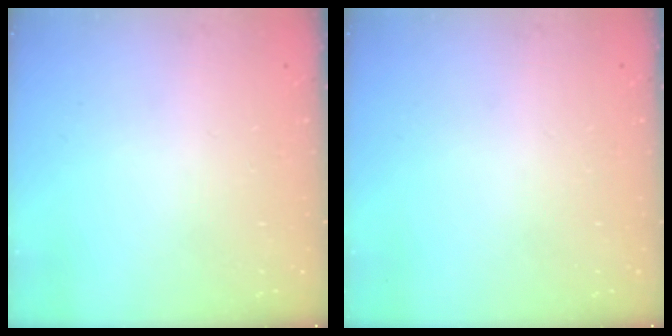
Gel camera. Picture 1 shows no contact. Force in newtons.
{"total": 0.0}